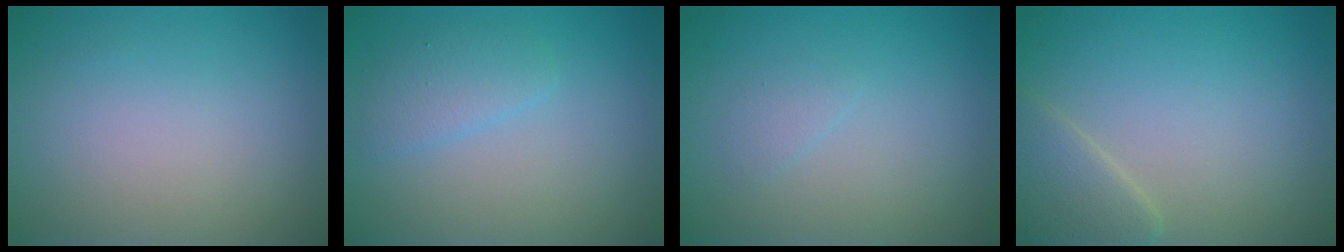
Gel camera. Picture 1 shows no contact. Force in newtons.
{"total": 2.0, "press": 2.0, "slide": 0.1}
{"total": 0.9, "press": 0.9, "slide": 0.0}
{"total": 2.7, "press": 2.6, "slide": 0.2}